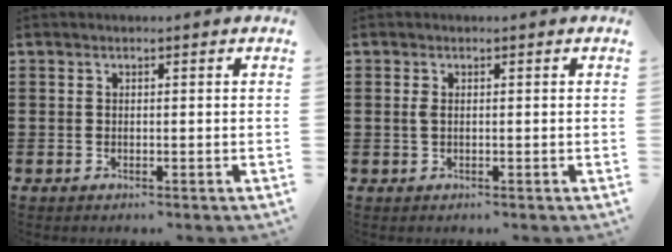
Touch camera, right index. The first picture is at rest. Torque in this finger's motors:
{"motor_torque": [0.43, 0.01, 0.24, 0.07]}